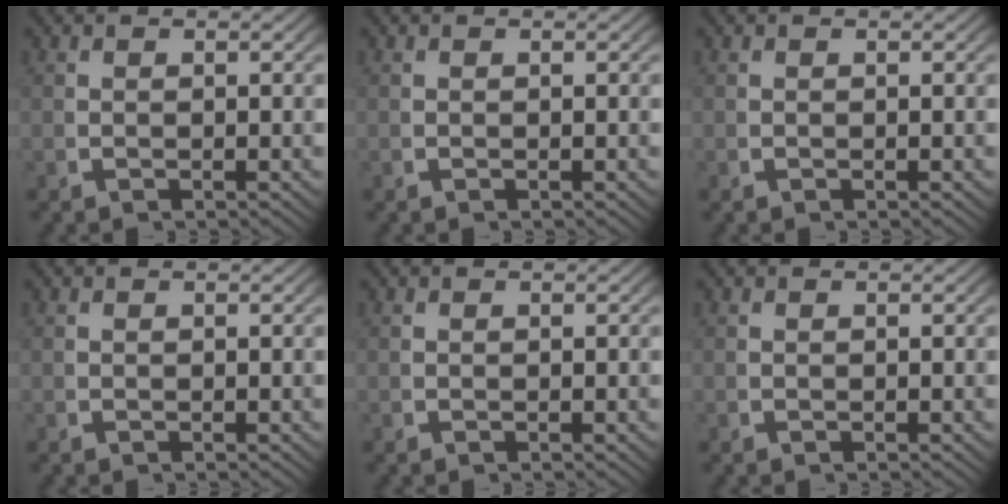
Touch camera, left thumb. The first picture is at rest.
{"total": 0.0}
{"total": 0.0}
{"total": 0.0}
{"total": 0.0}
{"total": 0.0}